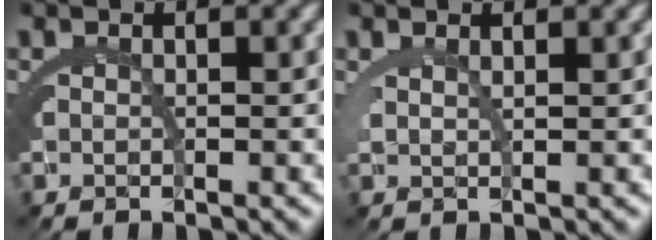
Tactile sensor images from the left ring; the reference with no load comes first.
{"total": 1.4, "force": [1.1, -0.4, 0.6], "torque": [-0.018, -0.010, 0.029]}